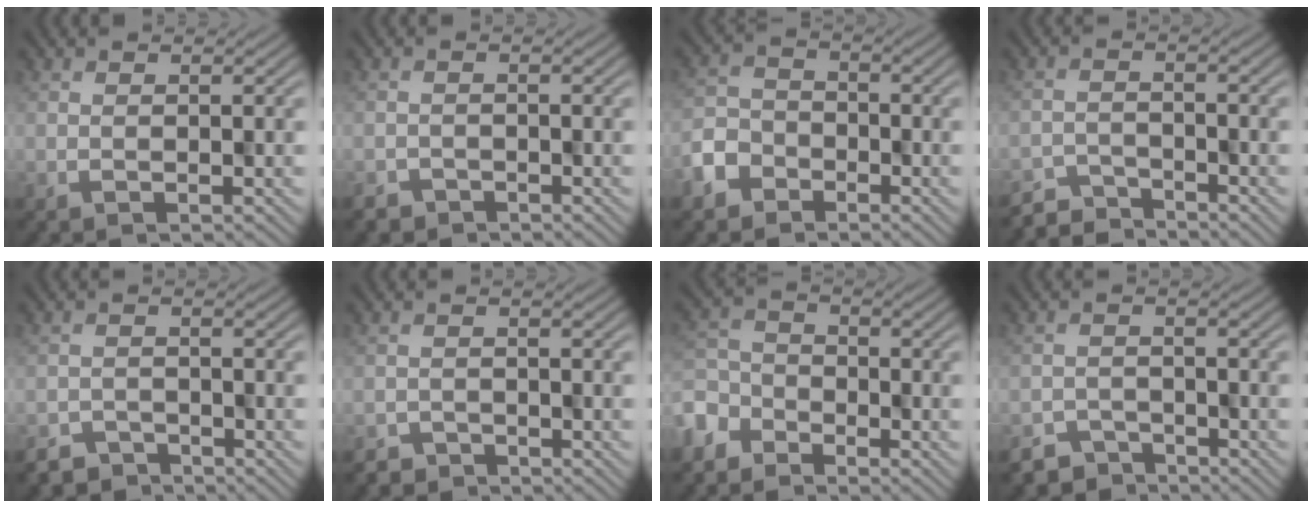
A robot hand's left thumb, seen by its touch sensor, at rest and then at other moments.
{"total": 1.8, "force": [-1.6, 0.8, -0.4], "torque": [0.010, -0.003, -0.026]}
{"total": 4.3, "force": [-3.1, 2.9, 0.6], "torque": [-0.021, -0.001, -0.073]}
{"total": 3.6, "force": [-3.5, 0.6, -0.1], "torque": [0.005, -0.002, -0.065]}
{"total": 3.2, "force": [-3.0, 1.0, -0.3], "torque": [0.009, -0.004, -0.051]}
{"total": 2.2, "force": [-2.1, 0.7, -0.6], "torque": [0.017, -0.001, -0.035]}
{"total": 4.9, "force": [-4.1, 2.7, 0.5], "torque": [-0.023, -0.005, -0.099]}
{"total": 3.6, "force": [-3.3, 1.3, -0.1], "torque": [0.007, -0.006, -0.056]}